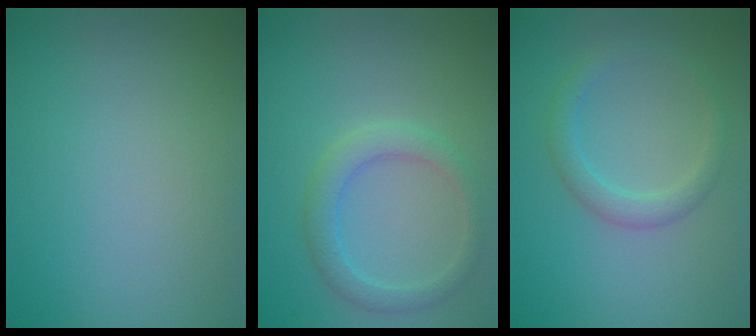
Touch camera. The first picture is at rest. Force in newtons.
{"total": 2.7, "press": 2.7, "slide": 0.0}
{"total": 2.2, "press": 2.2, "slide": 0.1}